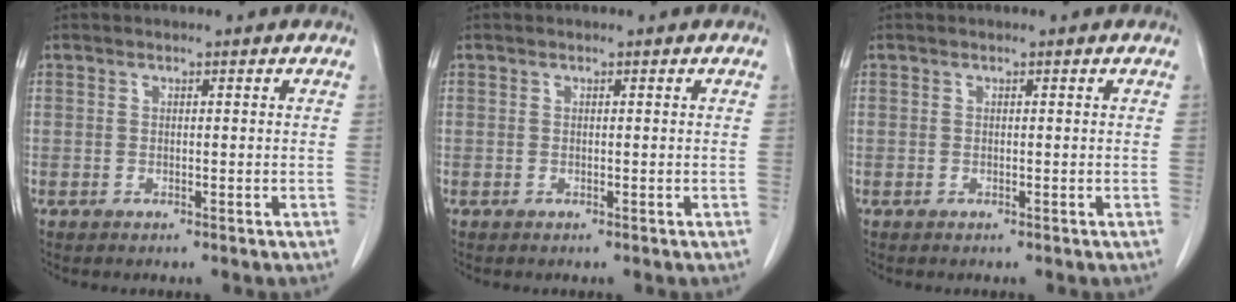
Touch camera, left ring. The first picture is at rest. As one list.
[{"total": 0.0}, {"total": 0.0}]